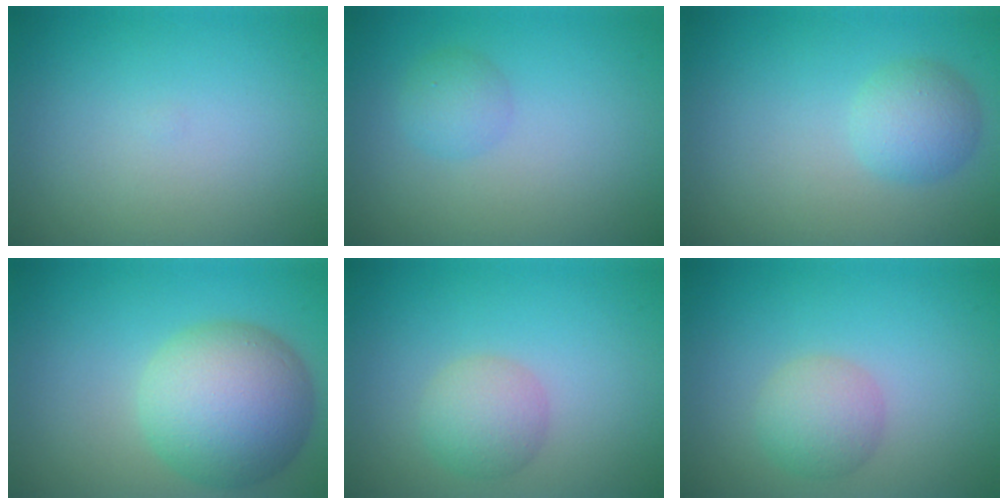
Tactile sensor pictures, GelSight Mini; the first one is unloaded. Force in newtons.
{"total": 1.7, "press": 1.7, "slide": 0.0}
{"total": 2.6, "press": 2.6, "slide": 0.1}
{"total": 8.5, "press": 8.5, "slide": 0.4}
{"total": 2.9, "press": 2.9, "slide": 0.1}
{"total": 2.9, "press": 2.9, "slide": 0.1}